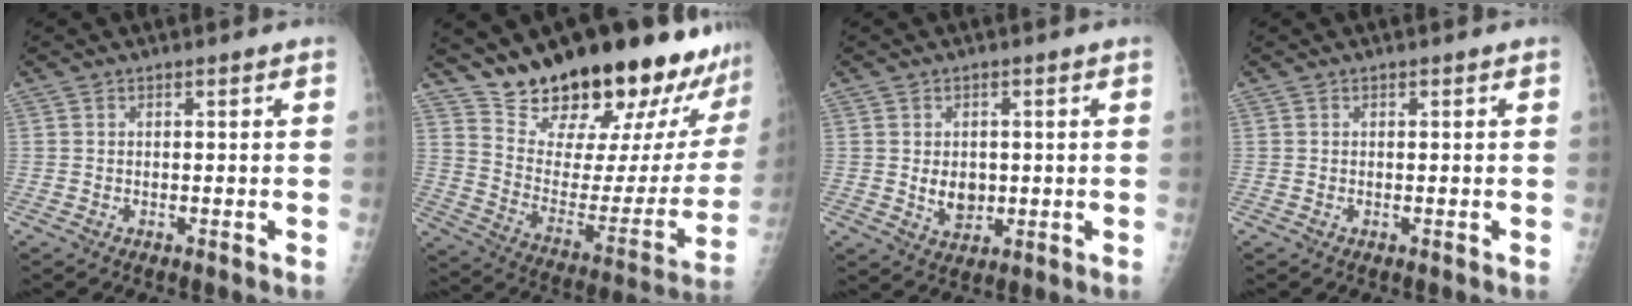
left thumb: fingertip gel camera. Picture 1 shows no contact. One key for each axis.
{"total": 28.1, "fx": 23.2, "fy": 8.2, "fz": 13.5, "tx": -0.175, "ty": -0.145, "tz": 0.332}
{"total": 5.0, "fx": 0.1, "fy": 3.9, "fz": 3.1, "tx": -0.027, "ty": -0.005, "tz": 0.012}
{"total": 0.0}